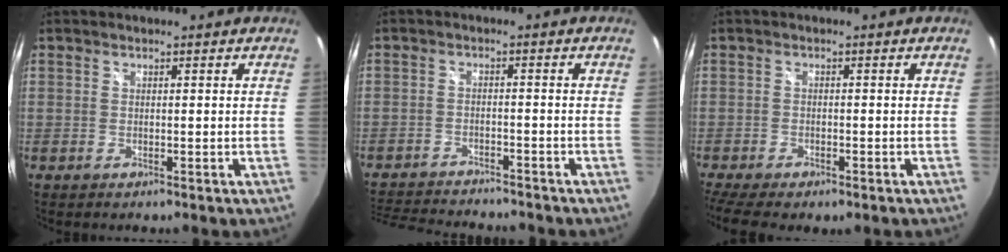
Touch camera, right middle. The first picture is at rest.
{"total": 12.0, "force": [-11.0, 2.0, 4.4], "torque": [-0.105, -0.015, -0.172]}
{"total": 6.9, "force": [-5.2, 1.8, 4.2], "torque": [-0.106, -0.038, -0.090]}